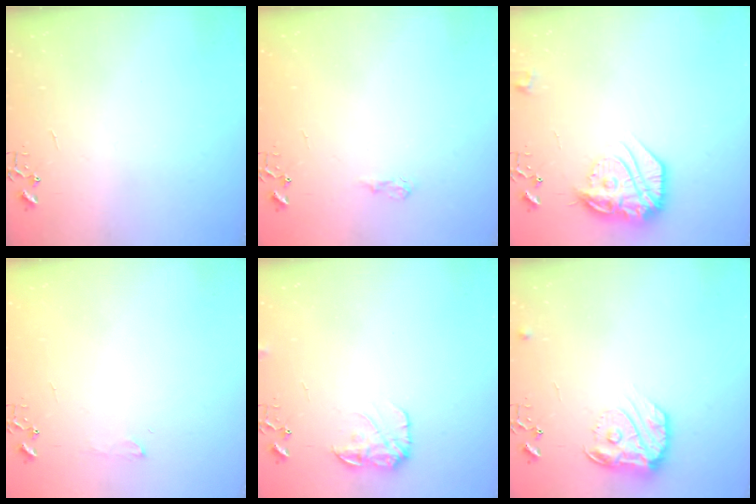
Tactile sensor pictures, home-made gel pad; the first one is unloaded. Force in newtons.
{"total": 6.9, "press": 6.9, "slide": 0.8}
{"total": 19.5, "press": 19.5, "slide": 1.5}
{"total": 6.1, "press": 6.1, "slide": 0.7}
{"total": 9.5, "press": 9.5, "slide": 0.2}
{"total": 14.5, "press": 14.4, "slide": 0.8}